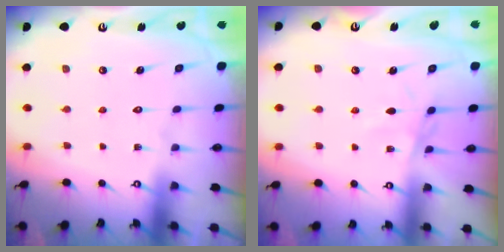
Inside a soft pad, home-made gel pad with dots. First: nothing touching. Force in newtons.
{"total": 2.9, "press": 2.8, "slide": 0.5}